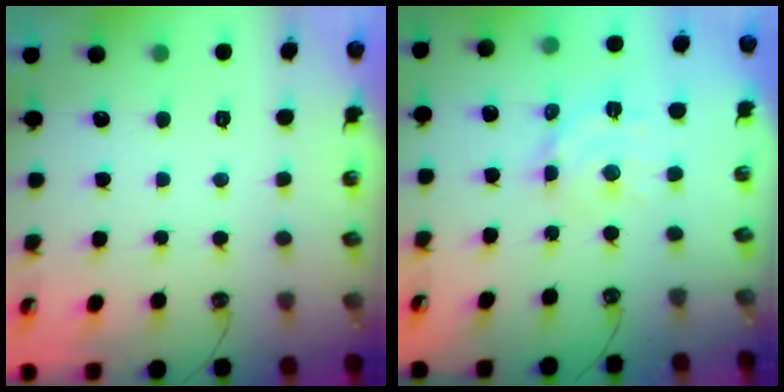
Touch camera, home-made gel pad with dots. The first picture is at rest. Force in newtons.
{"total": 10.1, "press": 10.1, "slide": 0.7}